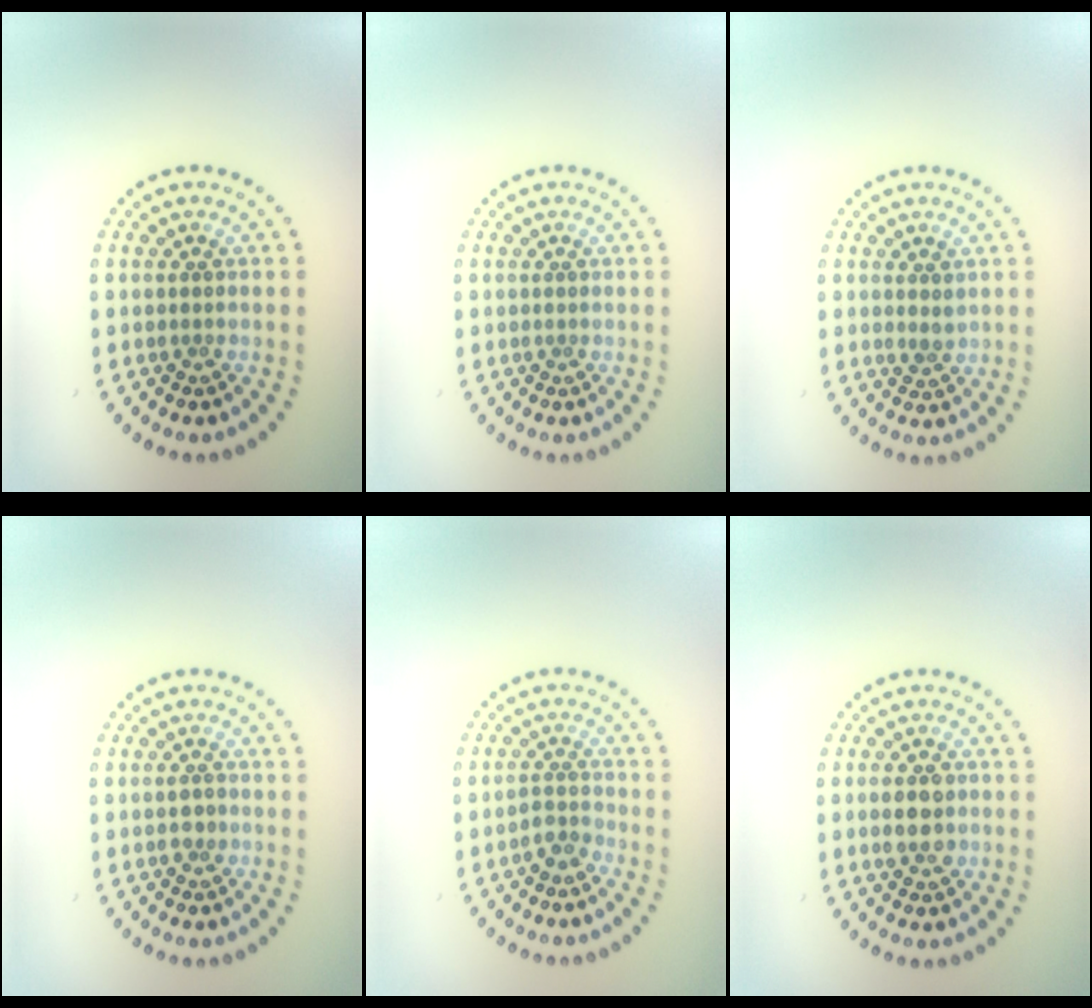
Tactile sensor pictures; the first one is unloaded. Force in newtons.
{"total": 0.0}
{"total": 1.3, "press": 1.1, "slide": 0.6}
{"total": 1.1, "press": 1.1, "slide": 0.2}
{"total": 1.8, "press": 1.4, "slide": 1.2}
{"total": 2.9, "press": 2.9, "slide": 0.3}